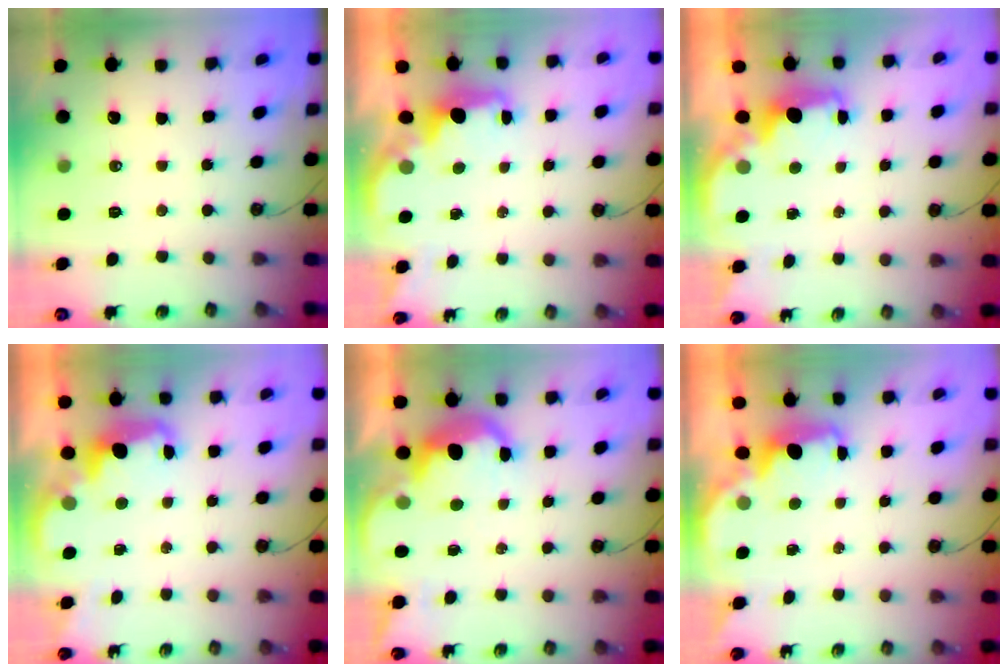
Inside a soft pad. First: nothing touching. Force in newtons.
{"total": 2.0, "press": 2.0, "slide": 0.6}
{"total": 2.9, "press": 2.7, "slide": 0.9}
{"total": 2.8, "press": 2.7, "slide": 0.7}
{"total": 9.3, "press": 9.3, "slide": 1.0}
{"total": 2.1, "press": 1.9, "slide": 0.8}